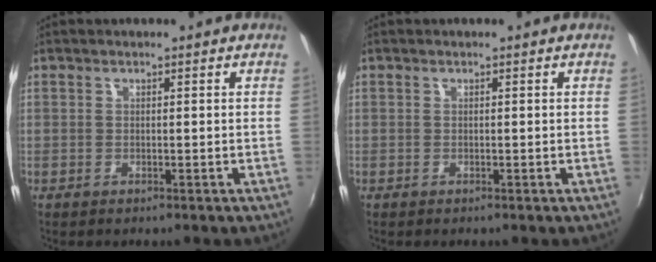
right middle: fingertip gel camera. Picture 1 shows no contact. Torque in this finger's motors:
{"motor_torque": [0.53, -0.59, -0.27, -0.18]}